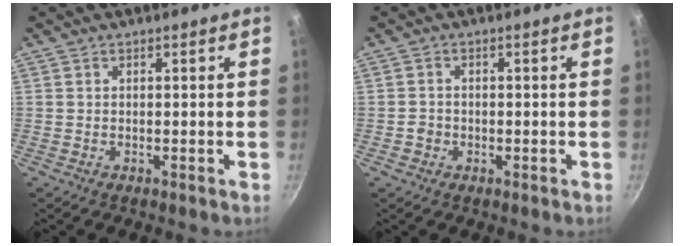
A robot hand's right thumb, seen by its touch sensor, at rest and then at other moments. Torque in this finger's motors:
{"motor_torque": [0.19, -0.01, -0.30, 0.03, 0.09]}